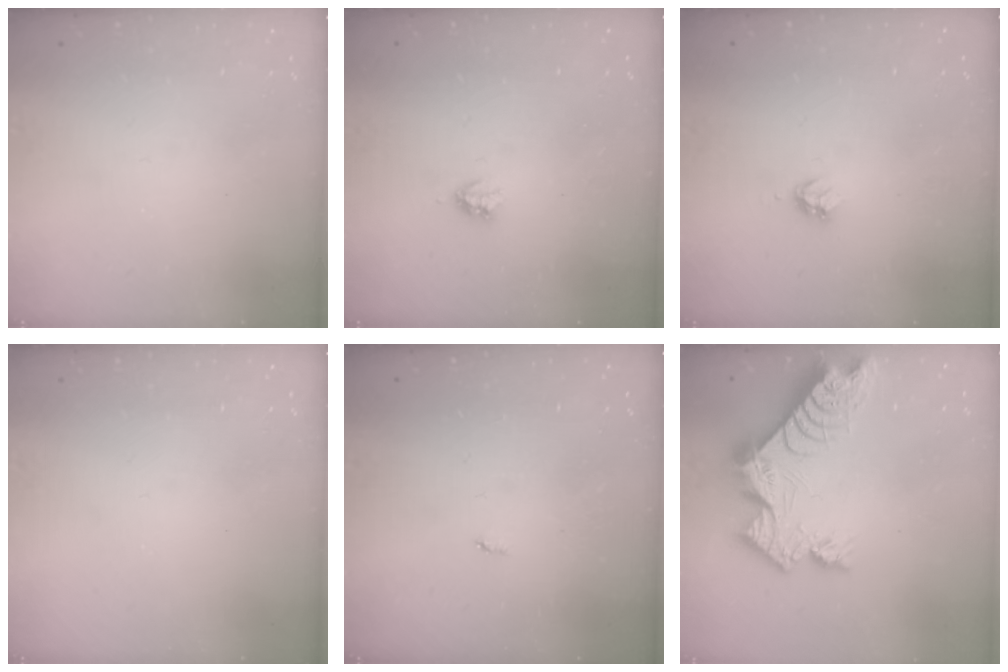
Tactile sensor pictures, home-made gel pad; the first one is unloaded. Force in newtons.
{"total": 2.9, "press": 2.9, "slide": 0.5}
{"total": 3.2, "press": 3.1, "slide": 0.5}
{"total": 0.0}
{"total": 2.1, "press": 2.1, "slide": 0.4}
{"total": 13.2, "press": 13.2, "slide": 1.0}